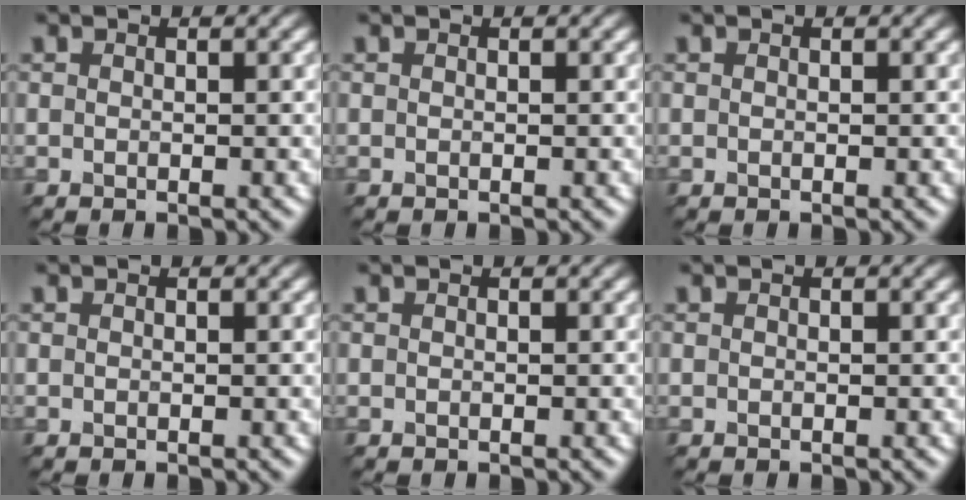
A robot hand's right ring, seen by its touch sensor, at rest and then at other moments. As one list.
[{"total": 0.0}, {"total": 0.0}, {"total": 0.0}, {"total": 0.0}, {"total": 0.0}]